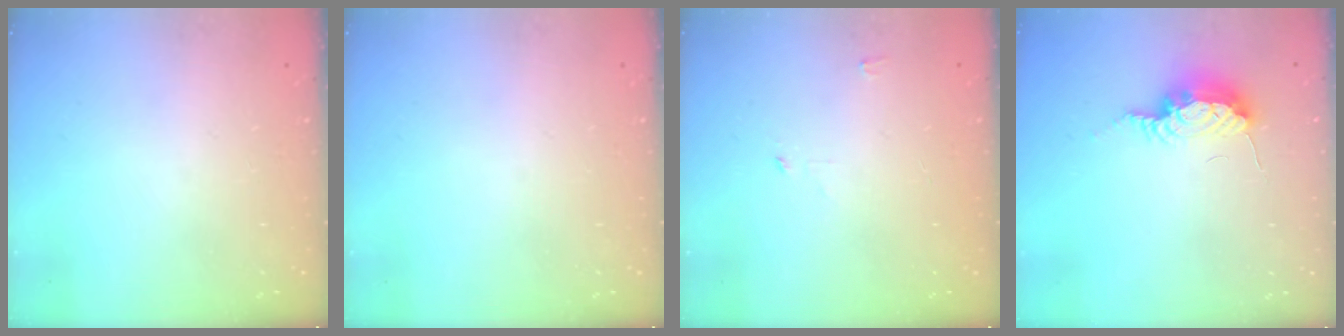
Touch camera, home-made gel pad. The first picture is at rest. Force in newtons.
{"total": 0.0}
{"total": 2.4, "press": 2.4, "slide": 0.2}
{"total": 8.0, "press": 7.9, "slide": 1.2}